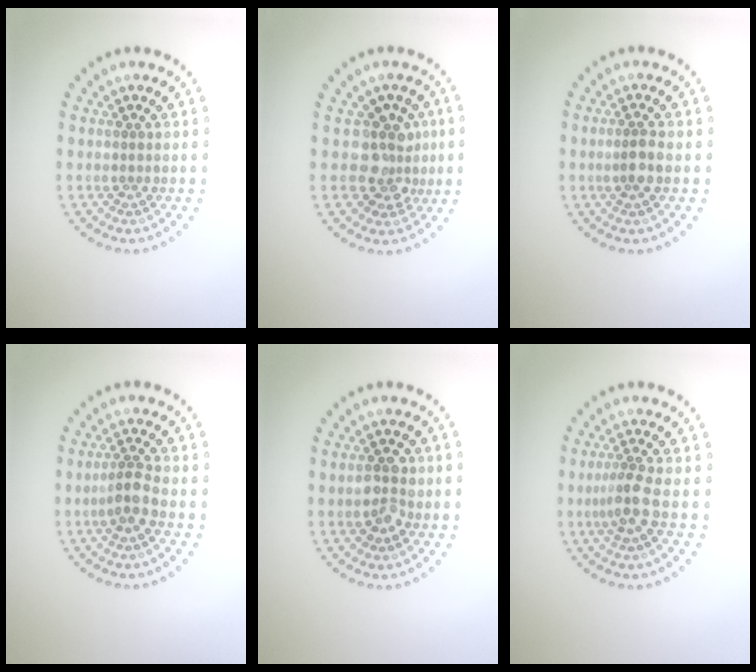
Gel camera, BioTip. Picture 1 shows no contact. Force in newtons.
{"total": 3.6, "press": 3.2, "slide": 1.7}
{"total": 1.9, "press": 1.7, "slide": 0.8}
{"total": 2.3, "press": 1.8, "slide": 1.3}
{"total": 2.6, "press": 2.6, "slide": 0.1}
{"total": 2.5, "press": 1.9, "slide": 1.6}